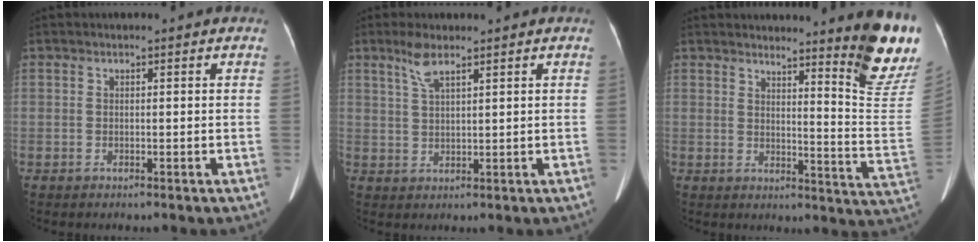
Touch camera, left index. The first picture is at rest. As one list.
[{"total": 3.4, "force": [2.4, 0.8, 2.4], "torque": [-0.055, 0.007, 0.054]}, {"total": 12.3, "force": [10.4, -0.5, 6.7], "torque": [-0.068, -0.084, 0.113]}]